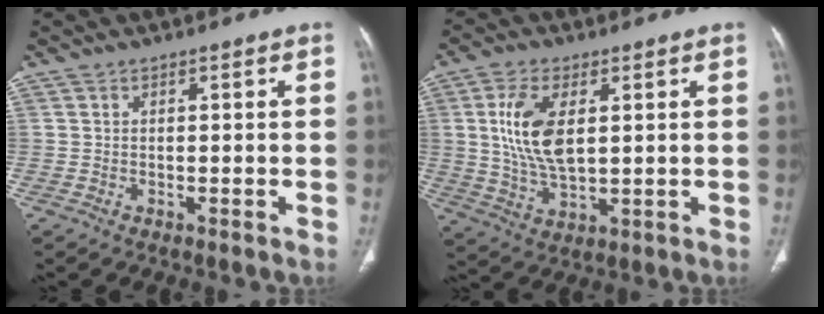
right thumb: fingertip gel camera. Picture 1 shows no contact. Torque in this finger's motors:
{"motor_torque": [1.18, 2.37, 1.34, -0.38, 0.37]}